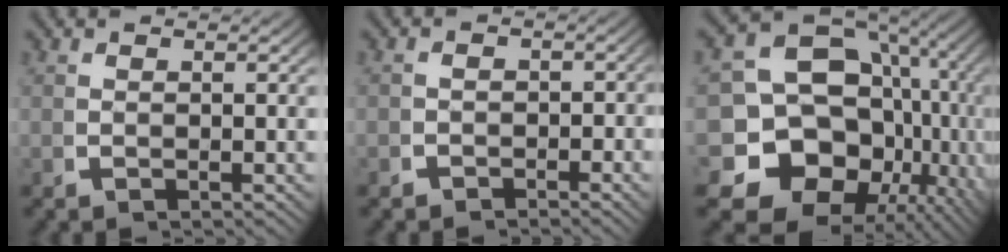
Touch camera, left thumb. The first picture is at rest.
{"total": 1.6, "force": [-1.3, 1.0, 0.1], "torque": [0.008, -0.006, -0.025]}
{"total": 20.6, "force": [-2.8, 16.5, 12.1], "torque": [-0.229, -0.066, -0.044]}